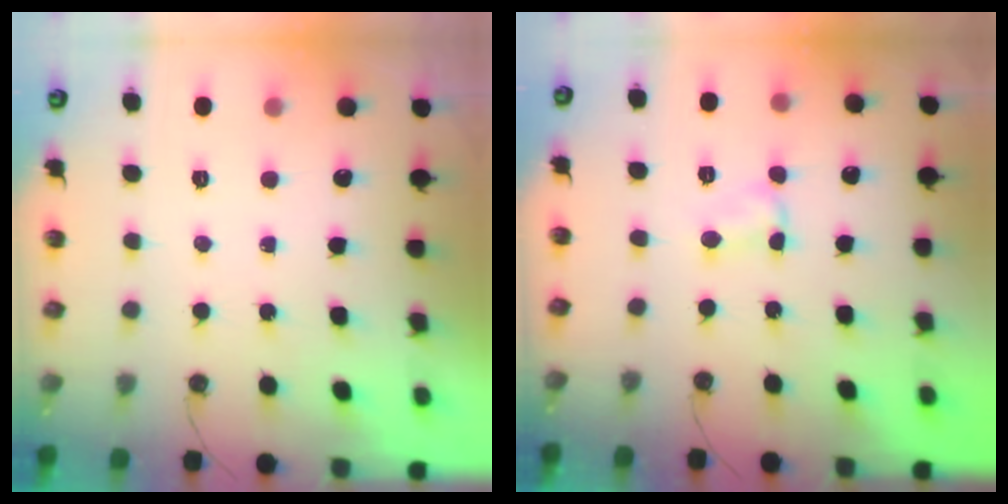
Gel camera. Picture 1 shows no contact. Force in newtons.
{"total": 2.5, "press": 2.5, "slide": 0.4}